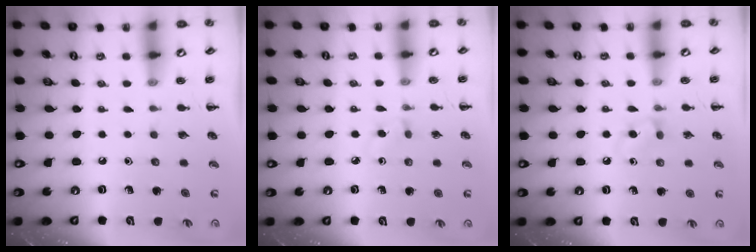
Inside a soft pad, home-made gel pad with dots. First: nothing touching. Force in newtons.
{"total": 1.8, "press": 1.6, "slide": 0.8}
{"total": 4.1, "press": 3.9, "slide": 1.5}